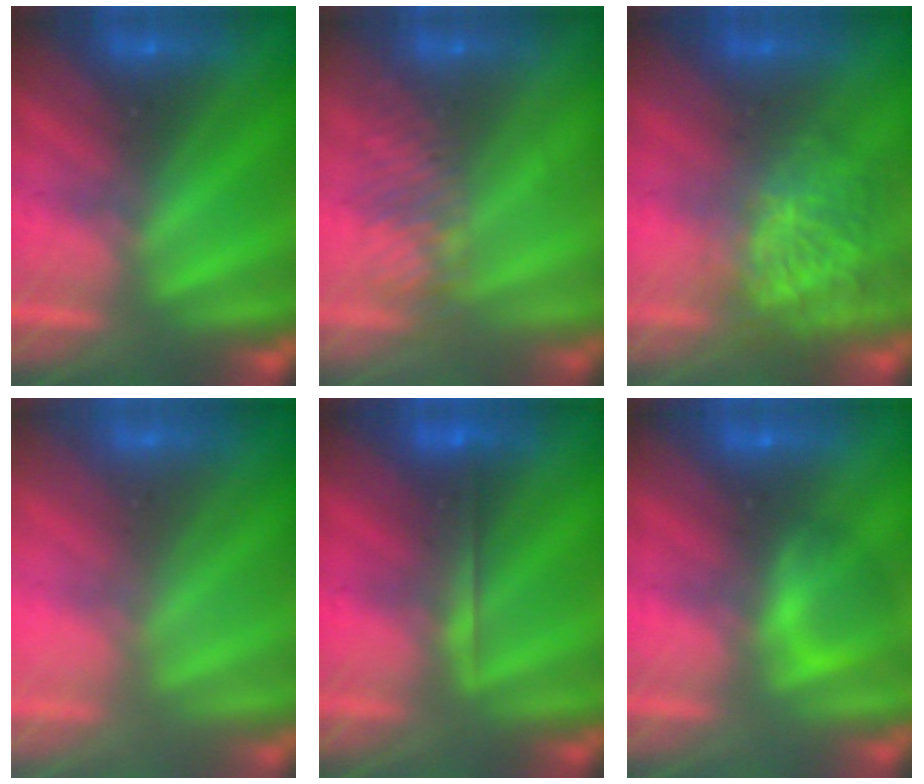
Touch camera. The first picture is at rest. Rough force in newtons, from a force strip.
{"total": 8.7}
{"total": 3.6}
{"total": 2.8}
{"total": 2.6}
{"total": 2.2}